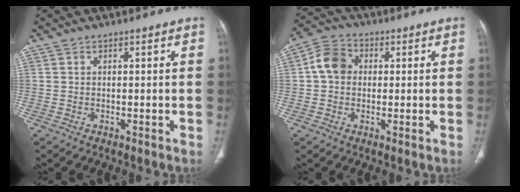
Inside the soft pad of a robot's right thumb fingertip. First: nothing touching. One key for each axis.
{"total": 6.8, "fx": 0.6, "fy": 5.6, "fz": 3.8, "tx": -0.062, "ty": 0.016, "tz": 0.003}